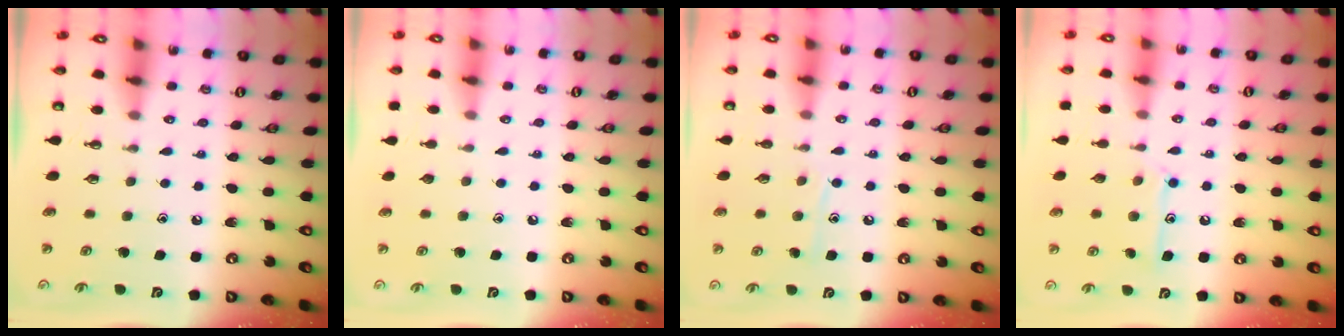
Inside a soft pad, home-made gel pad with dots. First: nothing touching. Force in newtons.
{"total": 0.0}
{"total": 7.3, "press": 7.2, "slide": 0.8}
{"total": 10.8, "press": 10.8, "slide": 0.8}